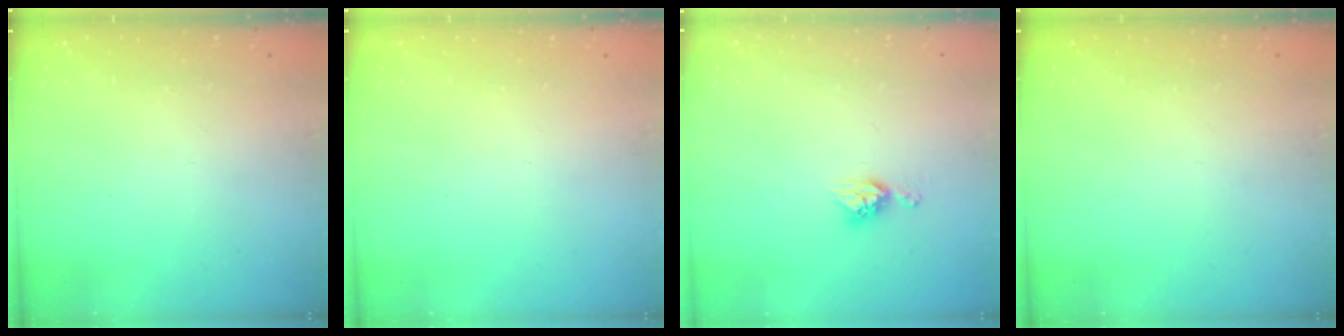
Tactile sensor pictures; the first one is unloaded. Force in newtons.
{"total": 0.0}
{"total": 6.5, "press": 6.5, "slide": 0.4}
{"total": 0.0}